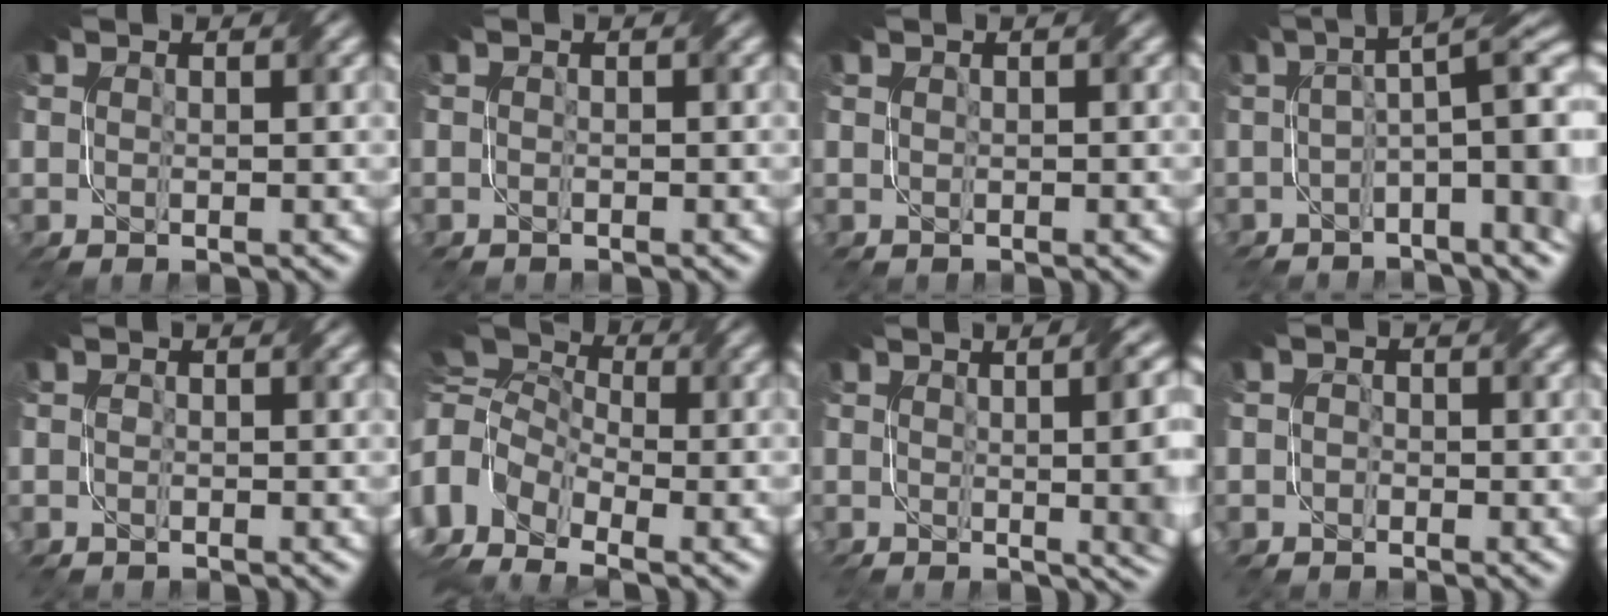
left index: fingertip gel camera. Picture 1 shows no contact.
{"total": 2.0, "force": [-1.6, -0.4, -1.0], "torque": [0.015, -0.004, -0.009]}
{"total": 1.5, "force": [-1.0, -0.3, -1.1], "torque": [0.017, -0.001, 0.005]}
{"total": 8.9, "force": [-1.0, 2.3, 8.5], "torque": [-0.107, 0.009, 0.002]}
{"total": 1.9, "force": [-1.6, -0.2, -0.9], "torque": [0.013, -0.004, -0.009]}
{"total": 12.3, "force": [-2.4, 9.0, 8.0], "torque": [-0.179, -0.013, -0.010]}
{"total": 10.7, "force": [0.0, 4.5, 9.7], "torque": [-0.039, 0.031, 0.004]}
{"total": 1.8, "force": [-1.5, 0.7, -0.7], "torque": [0.022, -0.001, -0.010]}